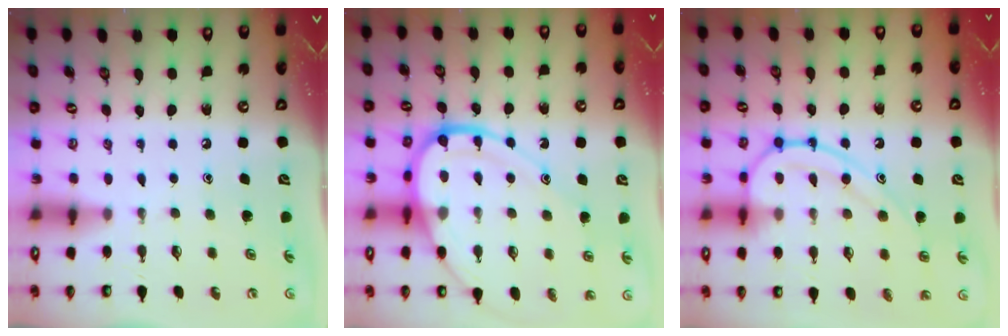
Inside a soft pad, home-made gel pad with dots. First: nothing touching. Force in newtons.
{"total": 13.7, "press": 13.6, "slide": 1.6}
{"total": 13.7, "press": 13.6, "slide": 0.8}